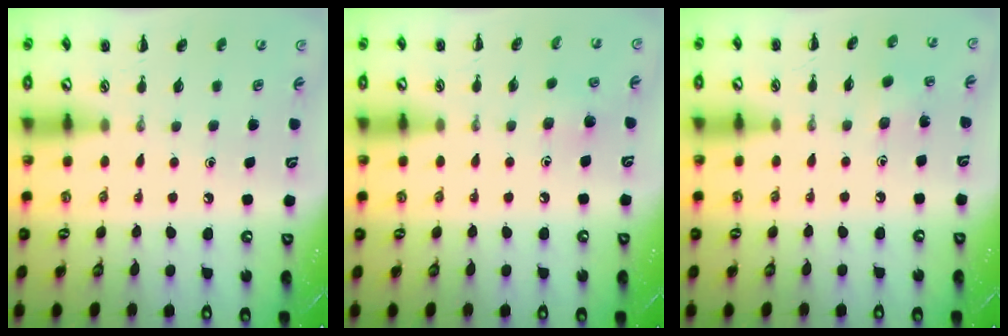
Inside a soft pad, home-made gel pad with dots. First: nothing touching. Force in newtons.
{"total": 4.9, "press": 4.7, "slide": 1.2}
{"total": 3.0, "press": 2.8, "slide": 0.9}